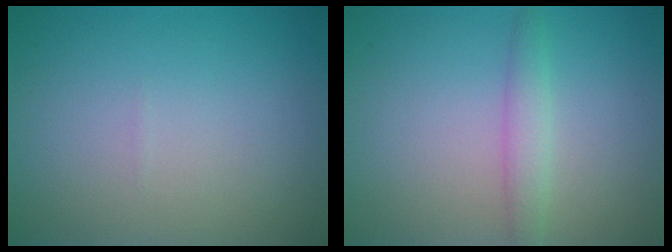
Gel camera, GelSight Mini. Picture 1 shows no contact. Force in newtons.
{"total": 1.8, "press": 1.8, "slide": 0.1}